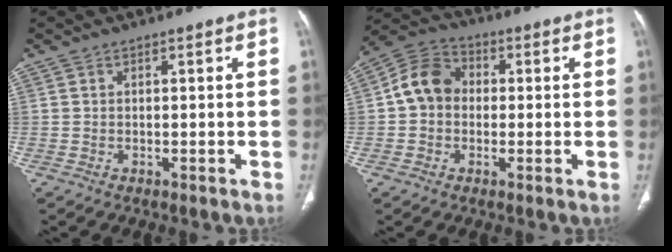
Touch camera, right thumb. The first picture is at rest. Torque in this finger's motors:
{"motor_torque": [-0.01, 0.05, 0.34, -0.24, 0.09]}